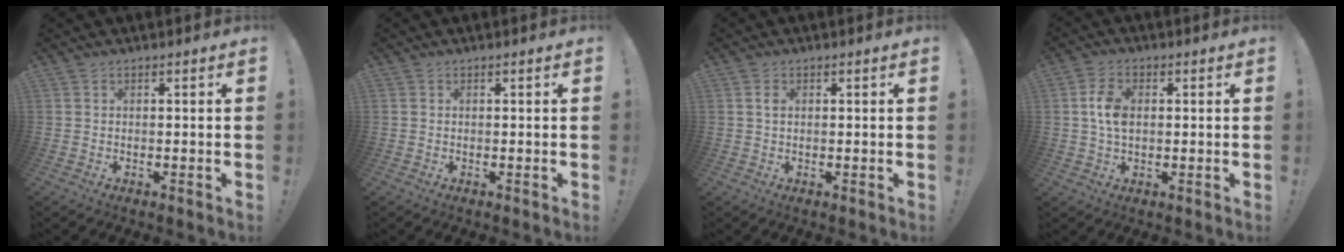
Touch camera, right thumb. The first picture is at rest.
{"total": 0.0}
{"total": 1.5, "force": [0.4, 0.9, 1.1], "torque": [-0.017, 0.002, 0.004]}
{"total": 7.2, "force": [0.7, 4.7, 5.4], "torque": [-0.099, 0.005, 0.011]}